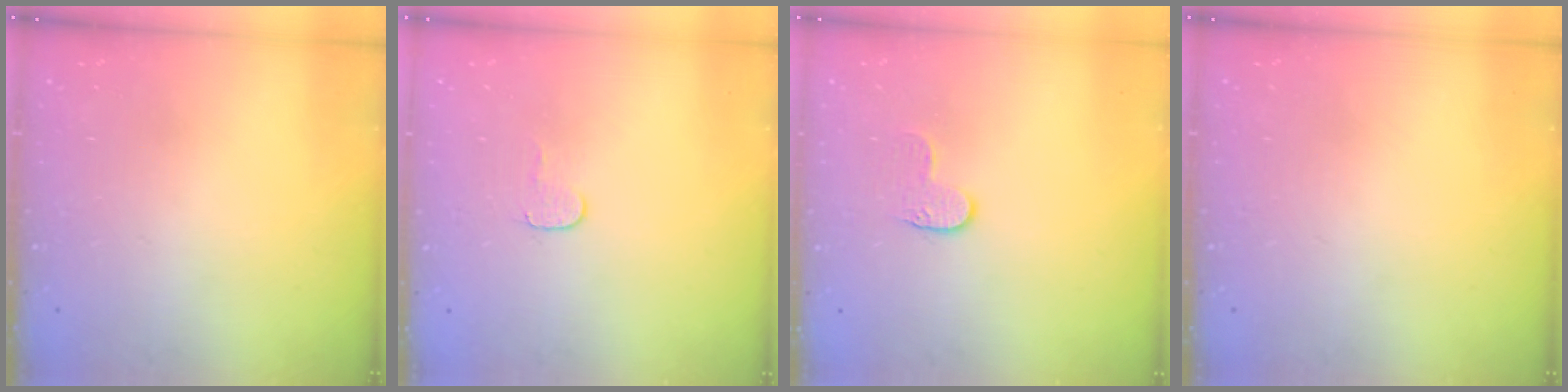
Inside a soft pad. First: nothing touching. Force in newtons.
{"total": 4.0, "press": 4.0, "slide": 0.4}
{"total": 4.6, "press": 4.6, "slide": 0.3}
{"total": 0.0}